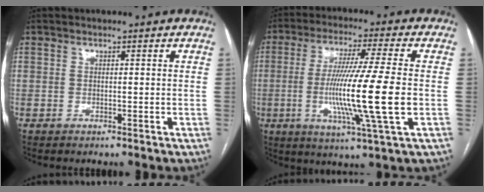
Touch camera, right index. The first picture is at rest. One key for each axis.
{"total": 15.1, "fx": -1.9, "fy": -0.9, "fz": 14.9, "tx": -0.283, "ty": -0.021, "tz": -0.044}